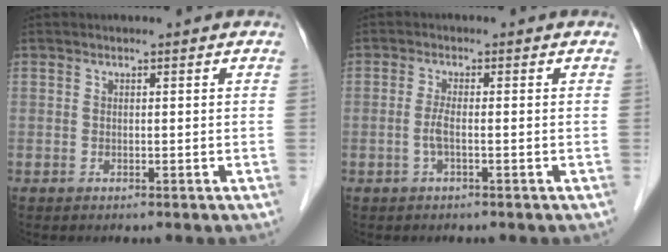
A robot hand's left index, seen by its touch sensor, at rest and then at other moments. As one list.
[{"total": 1.9, "force": [-0.7, 0.1, 1.7], "torque": [-0.037, -0.003, -0.015]}]